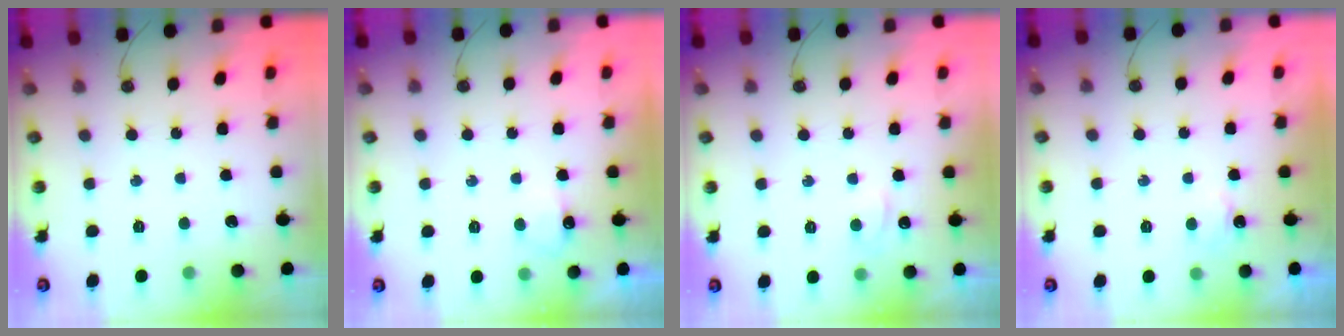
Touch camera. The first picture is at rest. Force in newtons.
{"total": 5.3, "press": 5.2, "slide": 1.0}
{"total": 3.3, "press": 3.2, "slide": 0.6}
{"total": 2.7, "press": 2.6, "slide": 0.5}